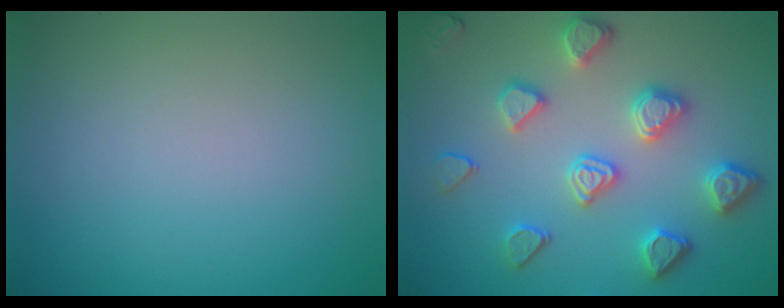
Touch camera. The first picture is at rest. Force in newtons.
{"total": 4.4, "press": 4.1, "slide": 1.5}